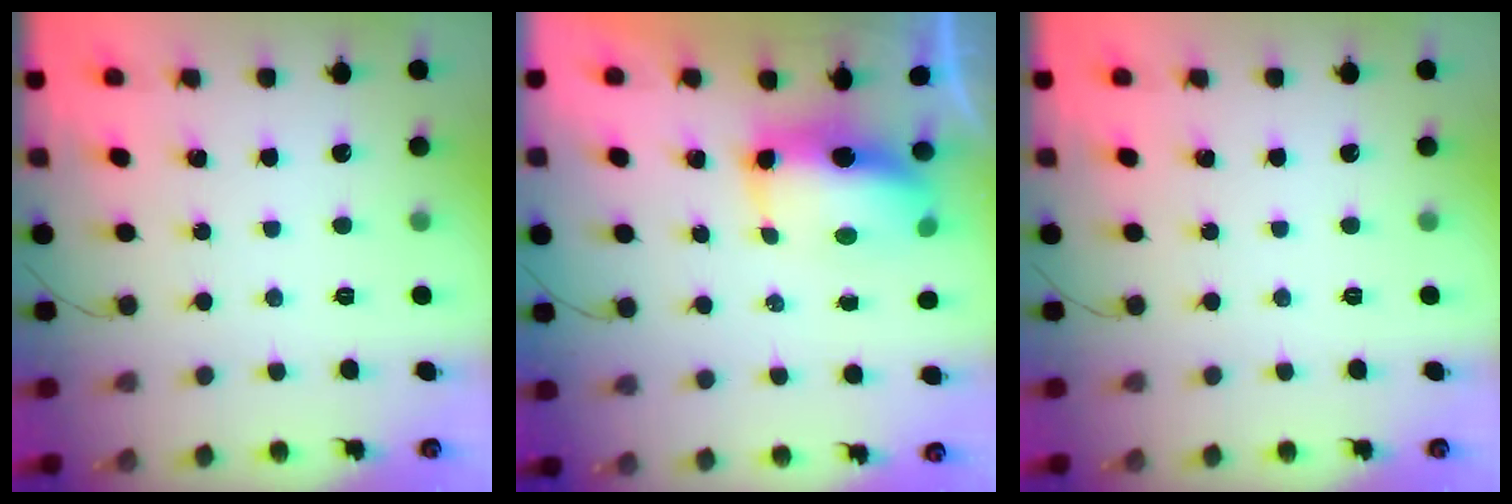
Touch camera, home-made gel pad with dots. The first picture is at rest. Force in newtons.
{"total": 9.8, "press": 9.5, "slide": 2.1}
{"total": 0.0}